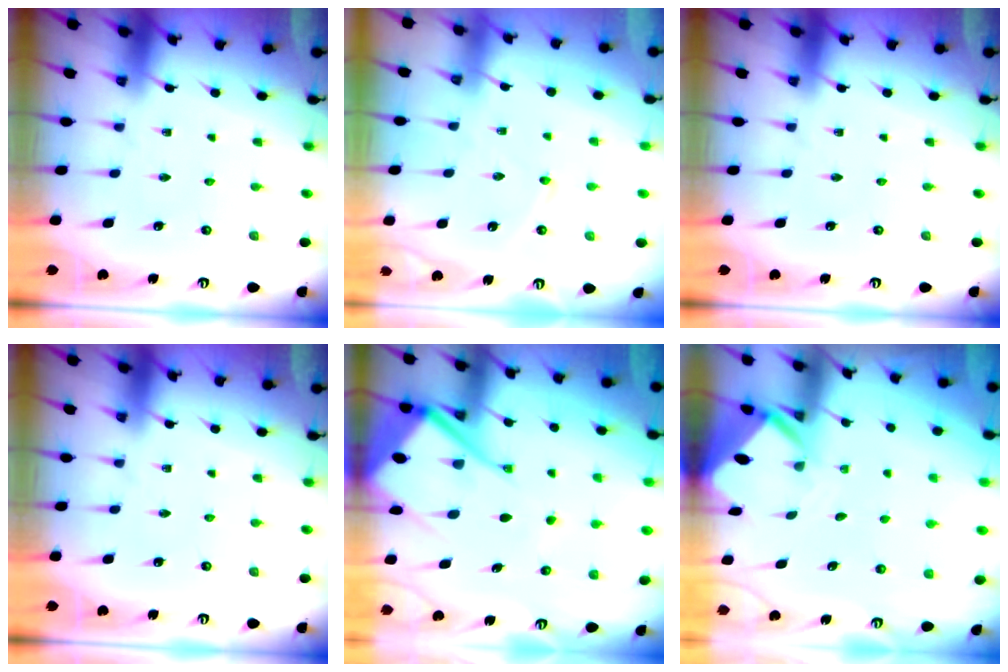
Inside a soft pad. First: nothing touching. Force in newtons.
{"total": 2.2, "press": 2.2, "slide": 0.2}
{"total": 0.0}
{"total": 0.0}
{"total": 15.6, "press": 15.5, "slide": 1.7}
{"total": 3.0, "press": 3.0, "slide": 0.1}